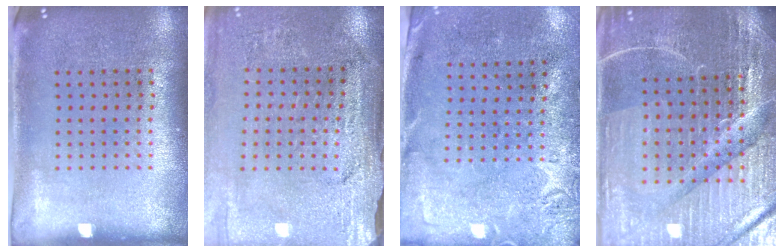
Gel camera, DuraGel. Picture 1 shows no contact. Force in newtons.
{"total": 3.1, "press": 3.1, "slide": 0.3}
{"total": 2.8, "press": 2.2, "slide": 1.8}
{"total": 4.9, "press": 4.7, "slide": 1.5}